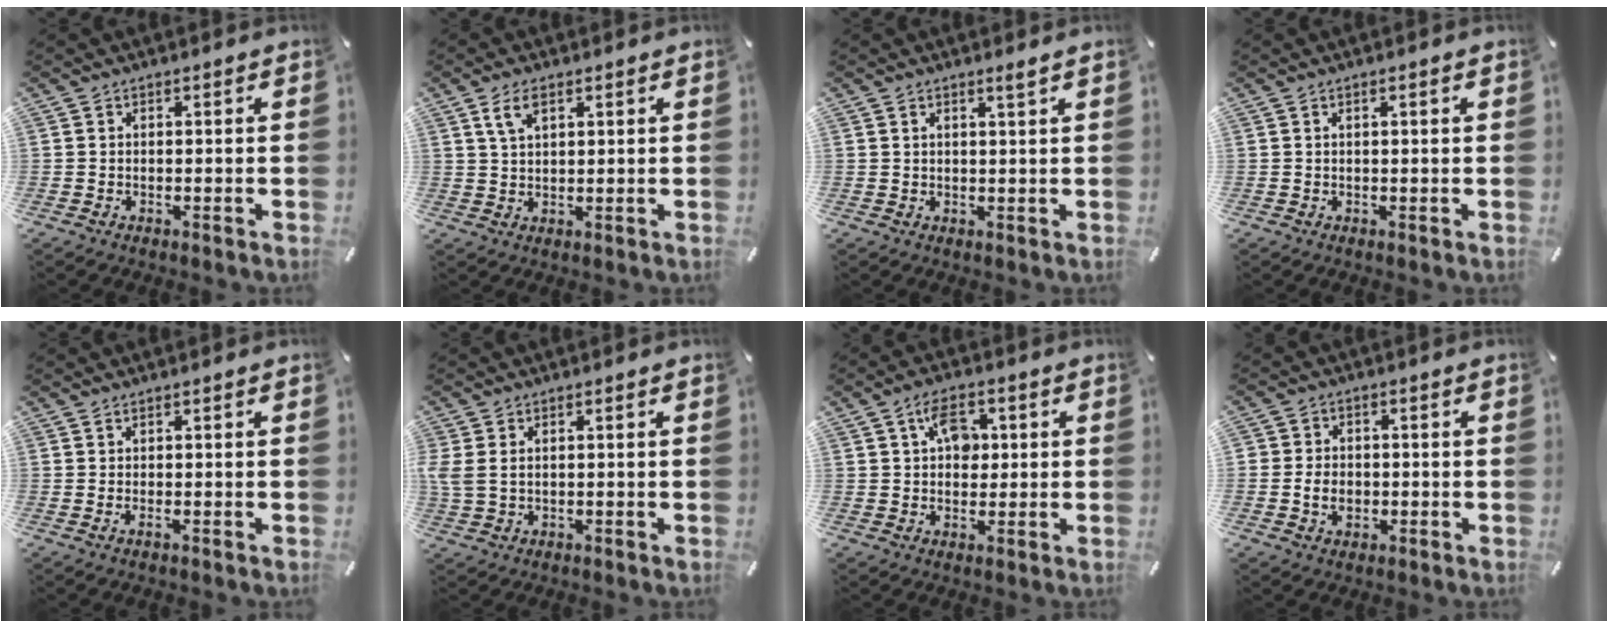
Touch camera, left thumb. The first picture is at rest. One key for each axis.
{"total": 4.4, "fx": 2.5, "fy": 2.0, "fz": 3.1, "tx": -0.066, "ty": 0.002, "tz": 0.045}
{"total": 1.6, "fx": 1.3, "fy": 0.1, "fz": 1.0, "tx": -0.019, "ty": -0.002, "tz": 0.024}
{"total": 0.9, "fx": 0.4, "fy": 0.1, "fz": 0.8, "tx": -0.014, "ty": 0.001, "tz": 0.006}
{"total": 0.9, "fx": 0.0, "fy": 0.1, "fz": 0.9, "tx": -0.016, "ty": -0.004, "tz": 0.000}
{"total": 3.2, "fx": 0.9, "fy": 2.0, "fz": 2.3, "tx": -0.062, "ty": -0.003, "tz": 0.013}
{"total": 7.0, "fx": 1.8, "fy": 4.9, "fz": 4.6, "tx": -0.066, "ty": 0.001, "tz": 0.027}
{"total": 4.8, "fx": -1.0, "fy": 4.0, "fz": 2.4, "tx": -0.050, "ty": 0.006, "tz": -0.019}